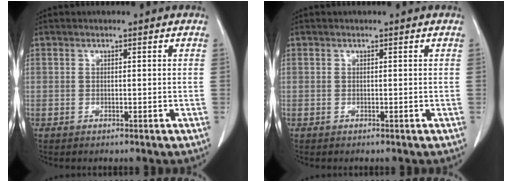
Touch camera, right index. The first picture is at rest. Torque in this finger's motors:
{"motor_torque": [0.00, 0.00, 0.00, 0.00]}